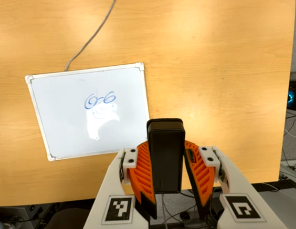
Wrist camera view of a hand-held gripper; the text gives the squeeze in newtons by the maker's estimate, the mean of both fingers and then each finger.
{"total": 8.3, "left": 6.7, "right": 9.8}